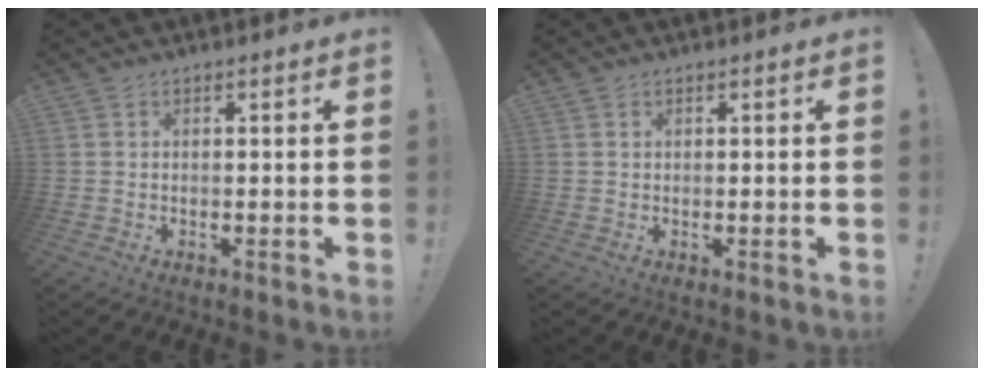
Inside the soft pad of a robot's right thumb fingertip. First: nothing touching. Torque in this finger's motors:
{"motor_torque": [0.15, 0.03, -0.11, 0.20, 0.03]}